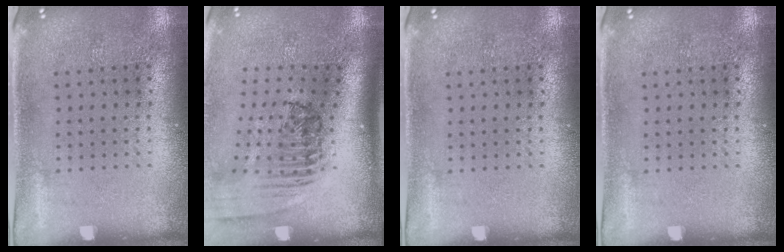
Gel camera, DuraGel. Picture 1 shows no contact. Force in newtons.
{"total": 2.5, "press": 1.7, "slide": 1.8}
{"total": 0.0}
{"total": 0.0}